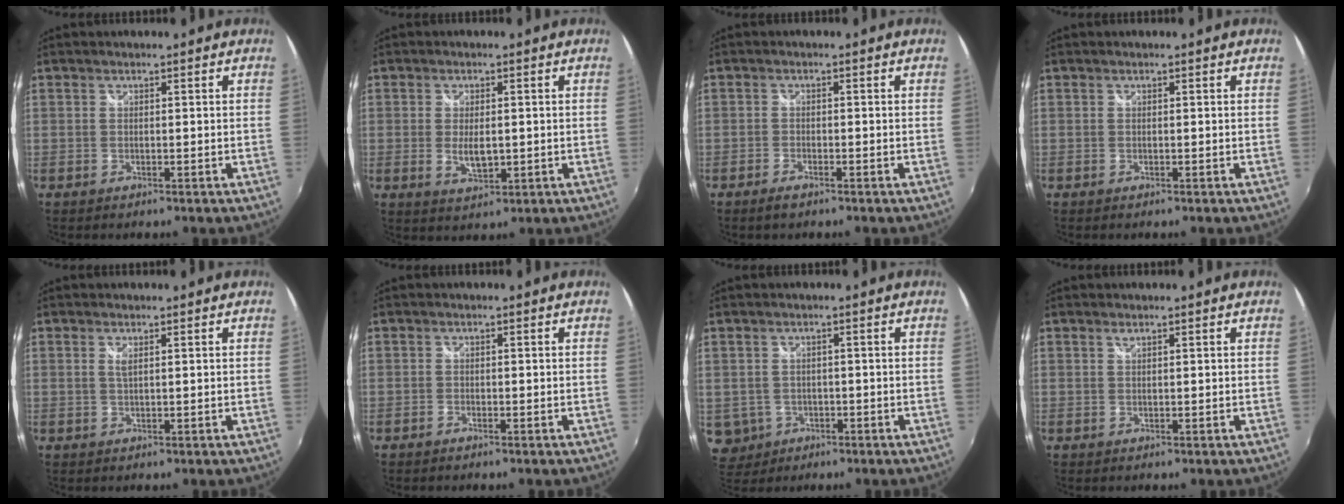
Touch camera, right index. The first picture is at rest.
{"total": 4.6, "force": [-0.5, 2.2, 4.0], "torque": [-0.072, -0.007, -0.004]}
{"total": 1.7, "force": [-1.4, 0.5, 0.9], "torque": [-0.026, -0.001, -0.027]}
{"total": 0.0}
{"total": 1.2, "force": [0.4, 0.2, 1.1], "torque": [-0.021, 0.000, 0.007]}
{"total": 0.5, "force": [-0.5, 0.2, 0.1], "torque": [-0.005, 0.001, -0.010]}
{"total": 5.1, "force": [-1.0, 4.8, 1.2], "torque": [-0.034, 0.002, -0.002]}
{"total": 0.5, "force": [0.4, 0.0, 0.3], "torque": [-0.003, 0.002, 0.007]}